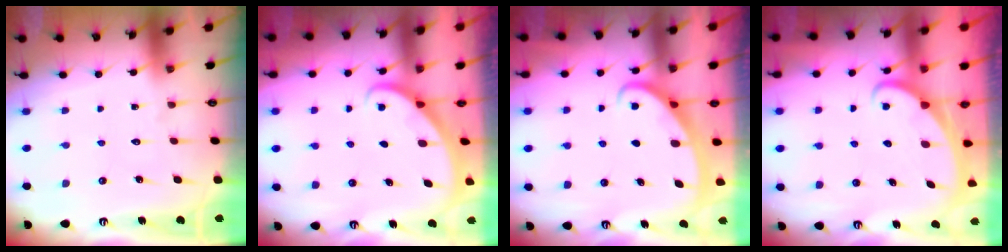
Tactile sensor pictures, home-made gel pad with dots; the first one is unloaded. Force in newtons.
{"total": 2.1, "press": 2.1, "slide": 0.1}
{"total": 2.6, "press": 2.6, "slide": 0.4}
{"total": 2.0, "press": 2.0, "slide": 0.1}